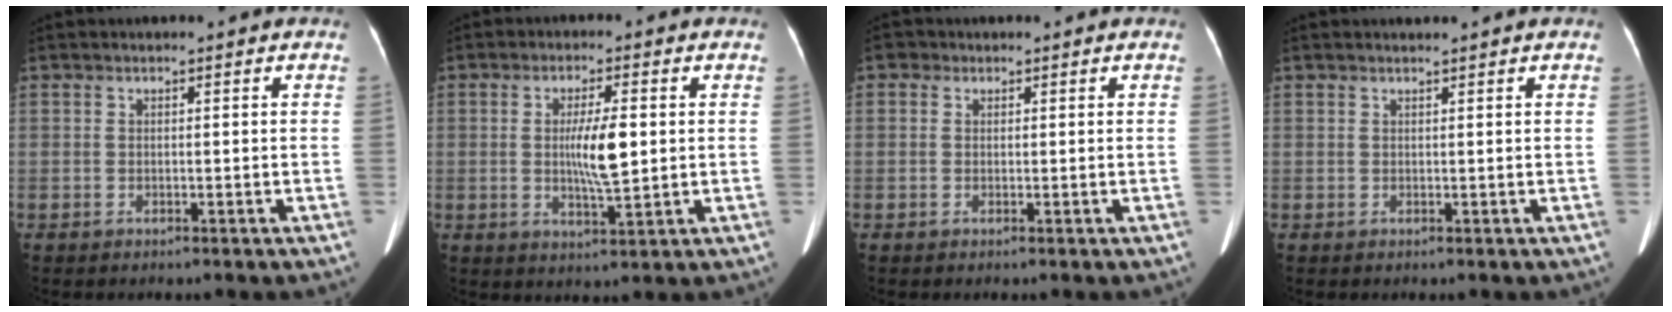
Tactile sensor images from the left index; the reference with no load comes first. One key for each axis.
{"total": 6.5, "fx": 0.4, "fy": 1.0, "fz": 6.4, "tx": -0.120, "ty": -0.003, "tz": 0.007}
{"total": 1.4, "fx": 0.6, "fy": 1.3, "fz": 0.3, "tx": -0.001, "ty": 0.006, "tz": 0.003}
{"total": 0.6, "fx": 0.6, "fy": -0.2, "fz": 0.1, "tx": -0.009, "ty": 0.002, "tz": 0.014}